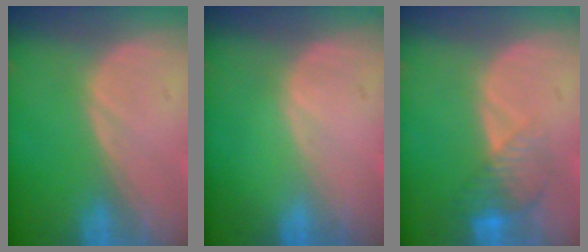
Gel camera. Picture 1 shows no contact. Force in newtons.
{"total": 0.0}
{"total": 4.3, "press": 3.8, "slide": 2.1}